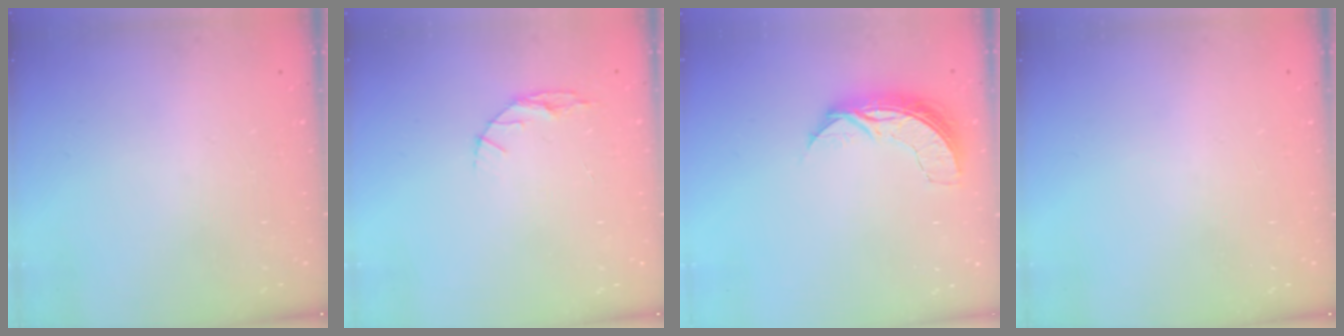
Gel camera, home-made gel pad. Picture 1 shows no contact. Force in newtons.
{"total": 4.4, "press": 4.4, "slide": 0.5}
{"total": 7.2, "press": 7.2, "slide": 0.5}
{"total": 0.0}